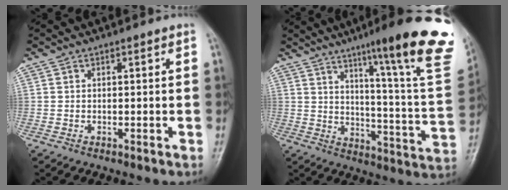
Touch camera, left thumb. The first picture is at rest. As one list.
[{"total": 25.1, "force": [15.0, 2.2, 20.0], "torque": [-0.251, -0.075, 0.204]}]